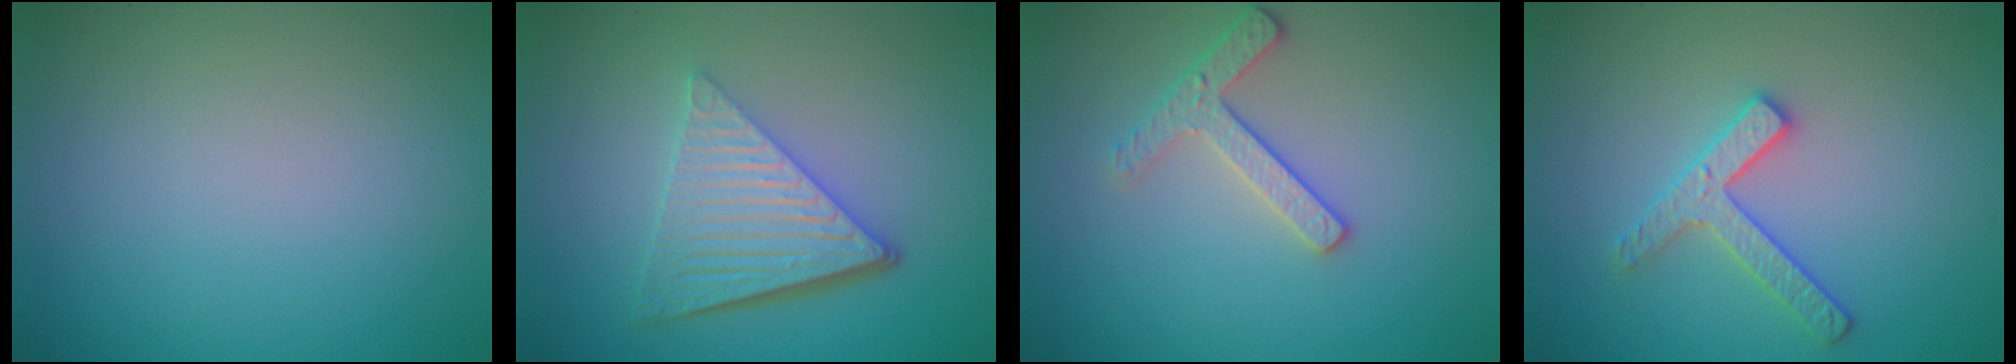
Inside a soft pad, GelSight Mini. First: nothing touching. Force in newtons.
{"total": 6.5, "press": 4.4, "slide": 4.8}
{"total": 2.4, "press": 2.3, "slide": 0.5}
{"total": 2.6, "press": 2.5, "slide": 0.4}